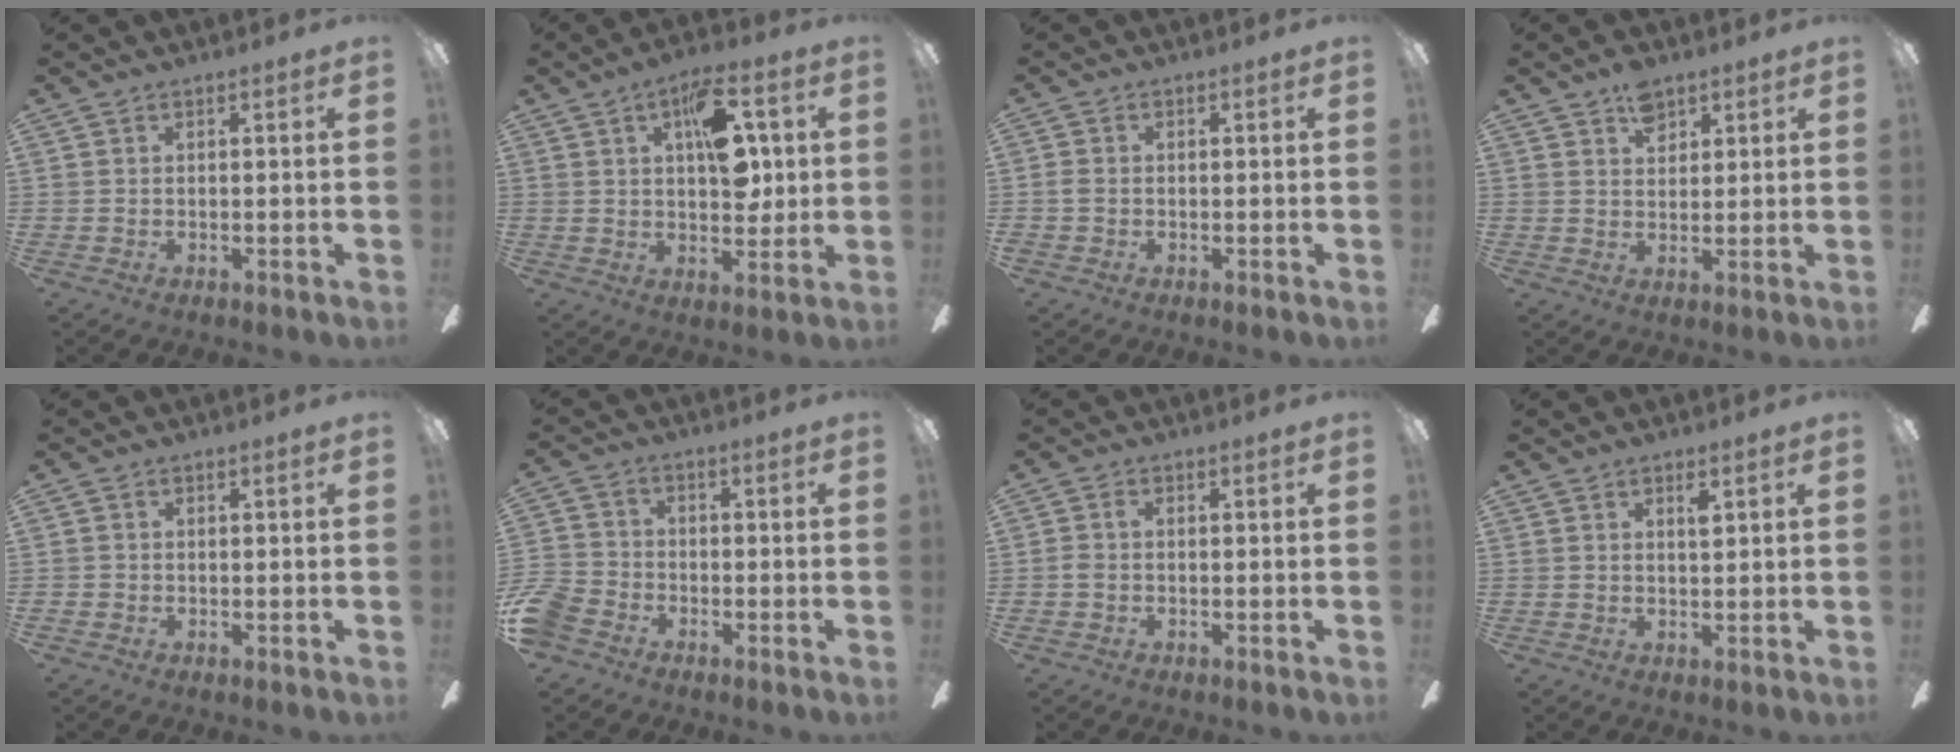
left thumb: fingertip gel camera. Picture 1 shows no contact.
{"total": 13.4, "force": [4.2, 6.9, 10.7], "torque": [-0.137, -0.010, 0.067]}
{"total": 1.4, "force": [-0.5, 0.9, 0.9], "torque": [-0.017, 0.005, -0.010]}
{"total": 5.6, "force": [3.5, 3.4, 2.6], "torque": [-0.030, -0.009, 0.059]}
{"total": 0.8, "force": [-0.4, 0.6, 0.2], "torque": [-0.003, 0.004, -0.009]}
{"total": 7.1, "force": [-4.3, 4.8, 3.0], "torque": [-0.079, 0.023, -0.085]}
{"total": 1.7, "force": [-0.4, 1.0, 1.3], "torque": [-0.032, 0.004, -0.012]}
{"total": 2.2, "force": [1.4, 0.7, 1.6], "torque": [-0.027, -0.001, 0.022]}